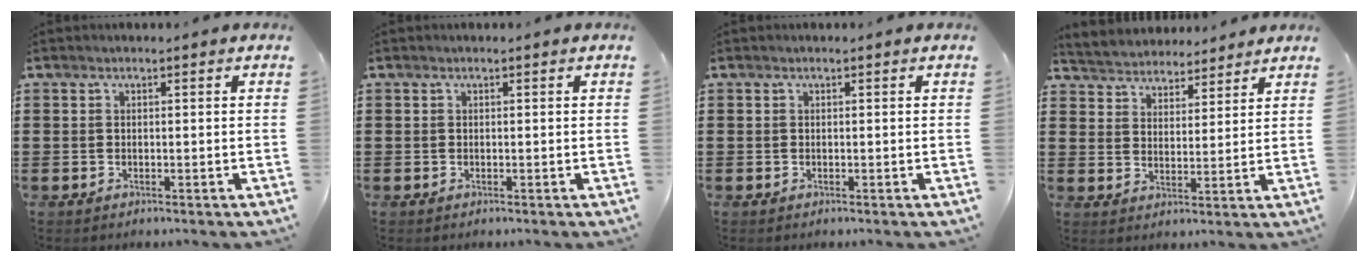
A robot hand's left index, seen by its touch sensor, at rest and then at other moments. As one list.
[{"total": 0.0}, {"total": 0.0}, {"total": 3.9, "force": [3.8, 0.7, -0.7], "torque": [-0.009, -0.021, 0.067]}]